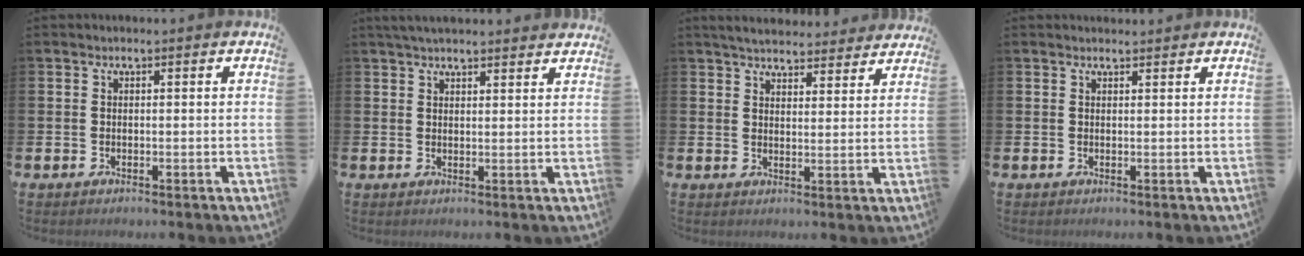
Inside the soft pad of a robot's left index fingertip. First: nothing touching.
{"total": 3.4, "force": [3.2, 0.4, 0.9], "torque": [-0.023, -0.008, 0.059]}
{"total": 4.8, "force": [4.7, 0.8, 0.5], "torque": [-0.023, -0.025, 0.085]}
{"total": 0.9, "force": [0.9, 0.2, 0.1], "torque": [0.010, -0.003, 0.015]}